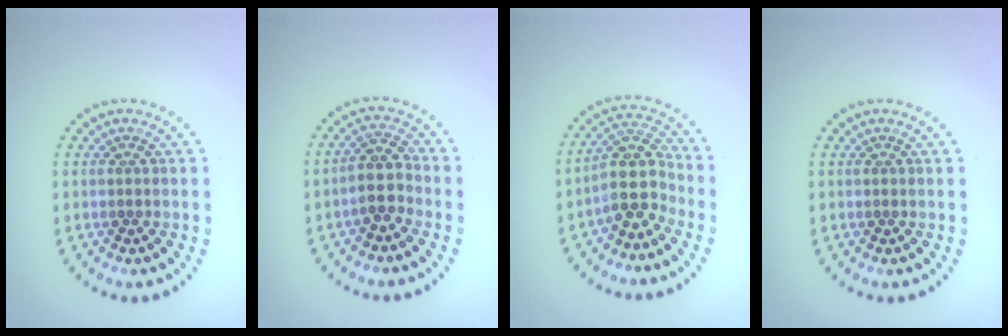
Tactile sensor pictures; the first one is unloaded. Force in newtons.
{"total": 2.8, "press": 2.4, "slide": 1.4}
{"total": 4.2, "press": 3.5, "slide": 2.2}
{"total": 0.0}